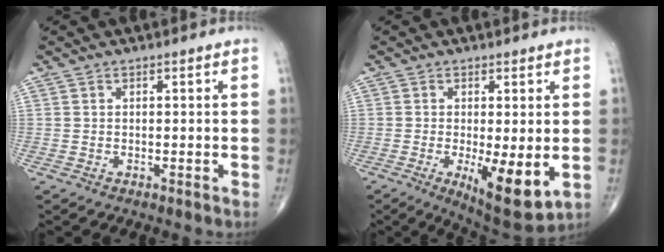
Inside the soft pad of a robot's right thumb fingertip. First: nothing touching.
{"total": 10.3, "force": [-2.1, 3.2, 9.6], "torque": [-0.145, -0.028, -0.025]}